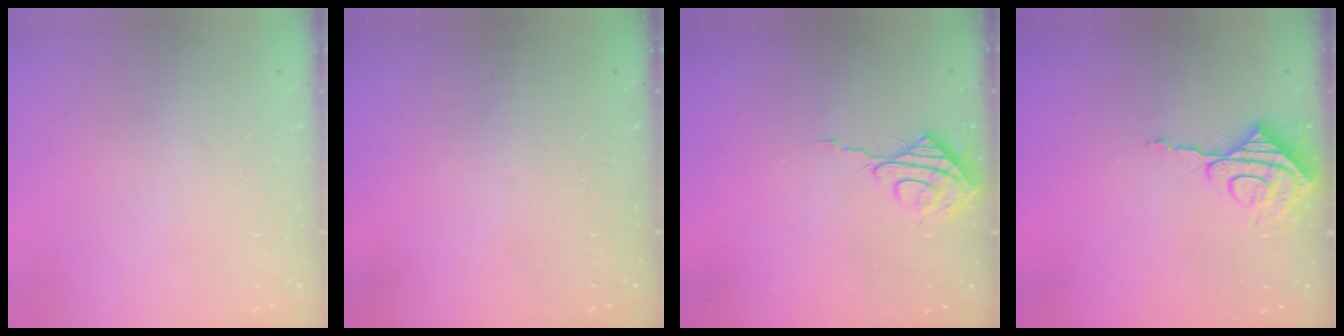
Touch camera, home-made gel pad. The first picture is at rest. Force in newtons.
{"total": 0.0}
{"total": 8.4, "press": 8.4, "slide": 0.2}
{"total": 9.7, "press": 9.7, "slide": 1.0}